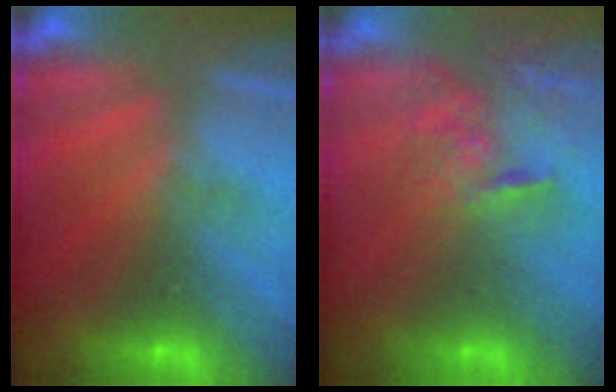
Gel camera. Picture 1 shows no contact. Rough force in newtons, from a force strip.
{"total": 4.3}